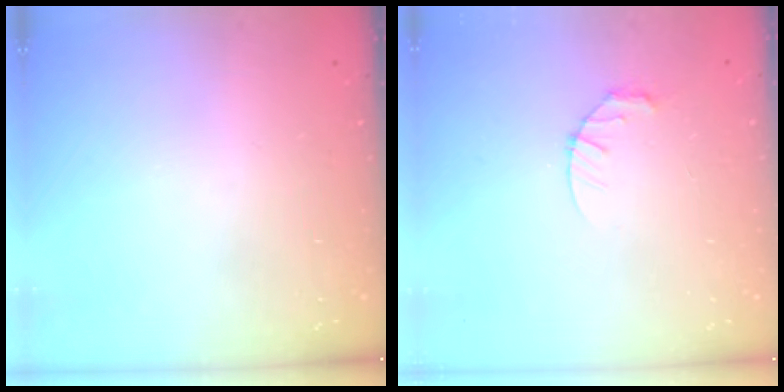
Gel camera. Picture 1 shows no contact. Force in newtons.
{"total": 3.1, "press": 3.1, "slide": 0.4}